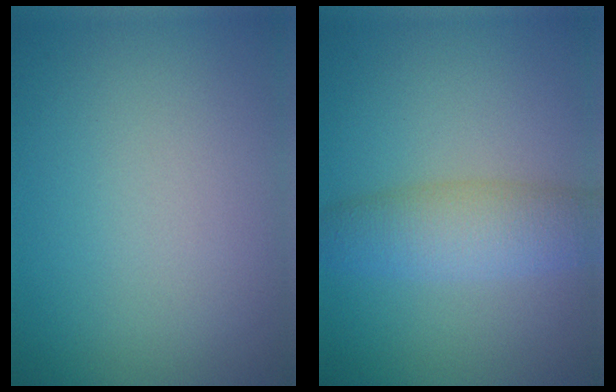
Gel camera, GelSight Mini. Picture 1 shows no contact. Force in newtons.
{"total": 4.3, "press": 4.3, "slide": 0.1}